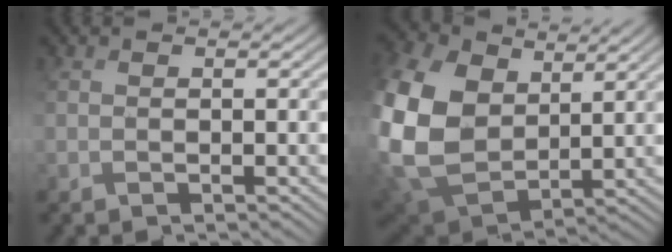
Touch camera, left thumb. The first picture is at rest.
{"total": 15.1, "force": [4.1, 10.9, 9.5], "torque": [-0.287, 0.014, 0.085]}